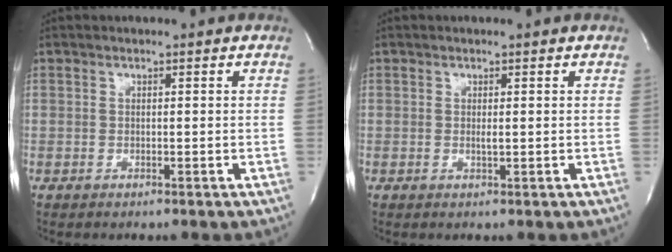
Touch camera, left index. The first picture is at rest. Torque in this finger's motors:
{"motor_torque": [0.36, -0.03, -0.01, 0.00]}